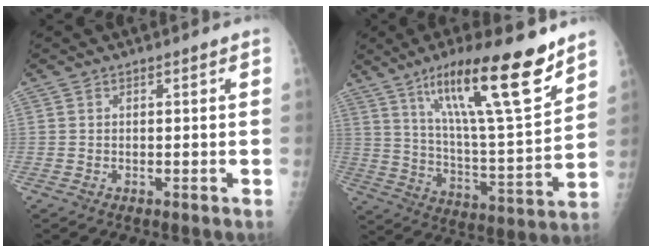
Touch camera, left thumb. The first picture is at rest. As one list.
[{"total": 22.6, "force": [14.0, 4.0, 17.3], "torque": [-0.262, -0.062, 0.235]}]